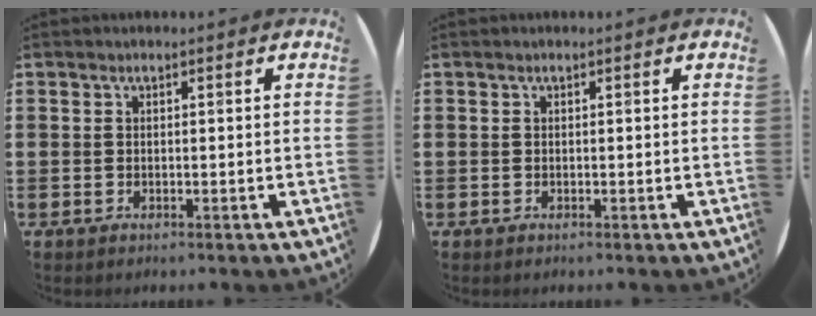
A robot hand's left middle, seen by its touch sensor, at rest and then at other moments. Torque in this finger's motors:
{"motor_torque": [-0.05, 0.02, 0.01, -0.01]}